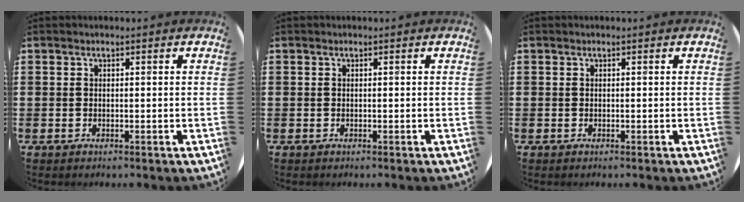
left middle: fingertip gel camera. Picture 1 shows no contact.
{"total": 0.0}
{"total": 0.0}